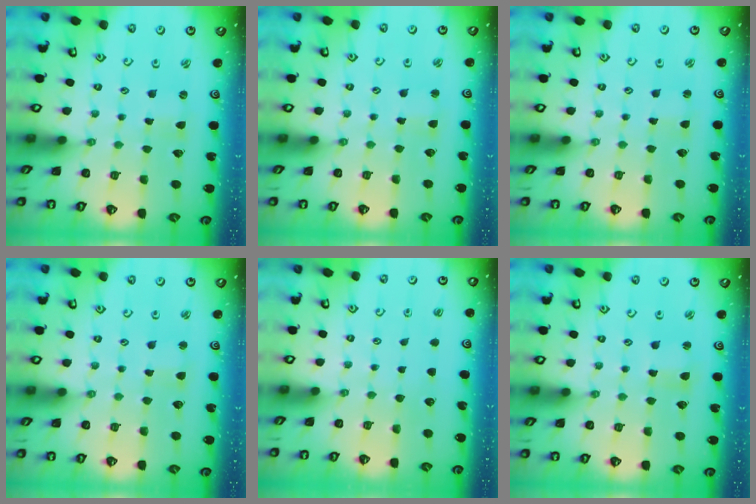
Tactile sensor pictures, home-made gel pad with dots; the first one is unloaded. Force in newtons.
{"total": 1.9, "press": 1.9, "slide": 0.3}
{"total": 1.1, "press": 1.1, "slide": 0.1}
{"total": 2.3, "press": 2.3, "slide": 0.3}
{"total": 0.0}
{"total": 1.9, "press": 1.9, "slide": 0.3}